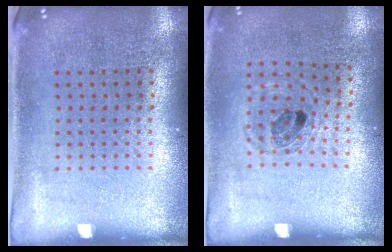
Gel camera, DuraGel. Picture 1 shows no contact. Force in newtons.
{"total": 0.9, "press": 0.9, "slide": 0.2}